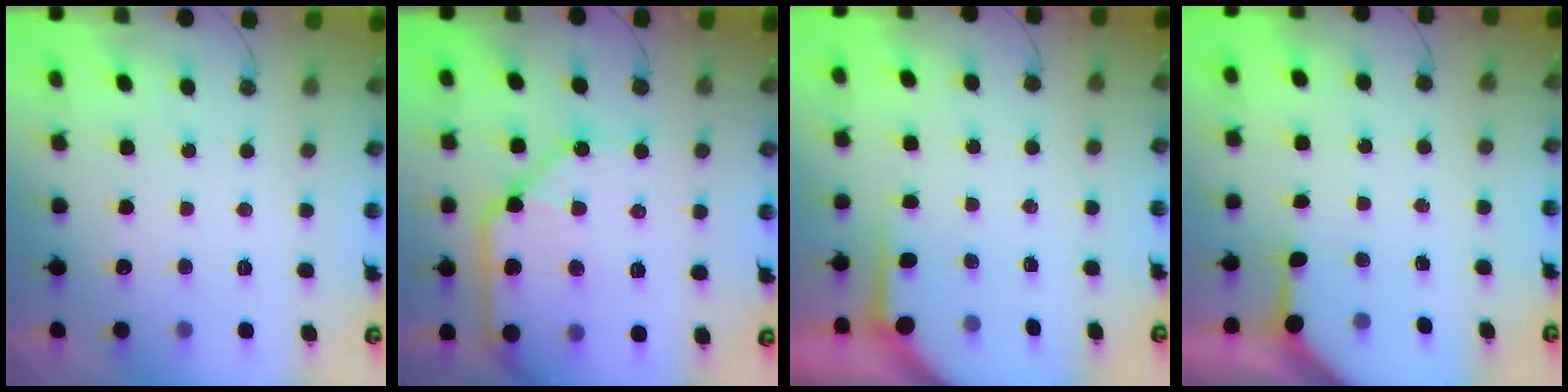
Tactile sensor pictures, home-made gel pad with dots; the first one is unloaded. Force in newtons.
{"total": 15.0, "press": 14.9, "slide": 2.0}
{"total": 3.5, "press": 3.5, "slide": 0.3}
{"total": 3.3, "press": 3.3, "slide": 0.4}